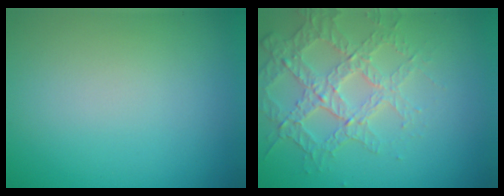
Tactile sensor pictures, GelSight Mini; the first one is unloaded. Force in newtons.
{"total": 3.7, "press": 3.6, "slide": 0.9}